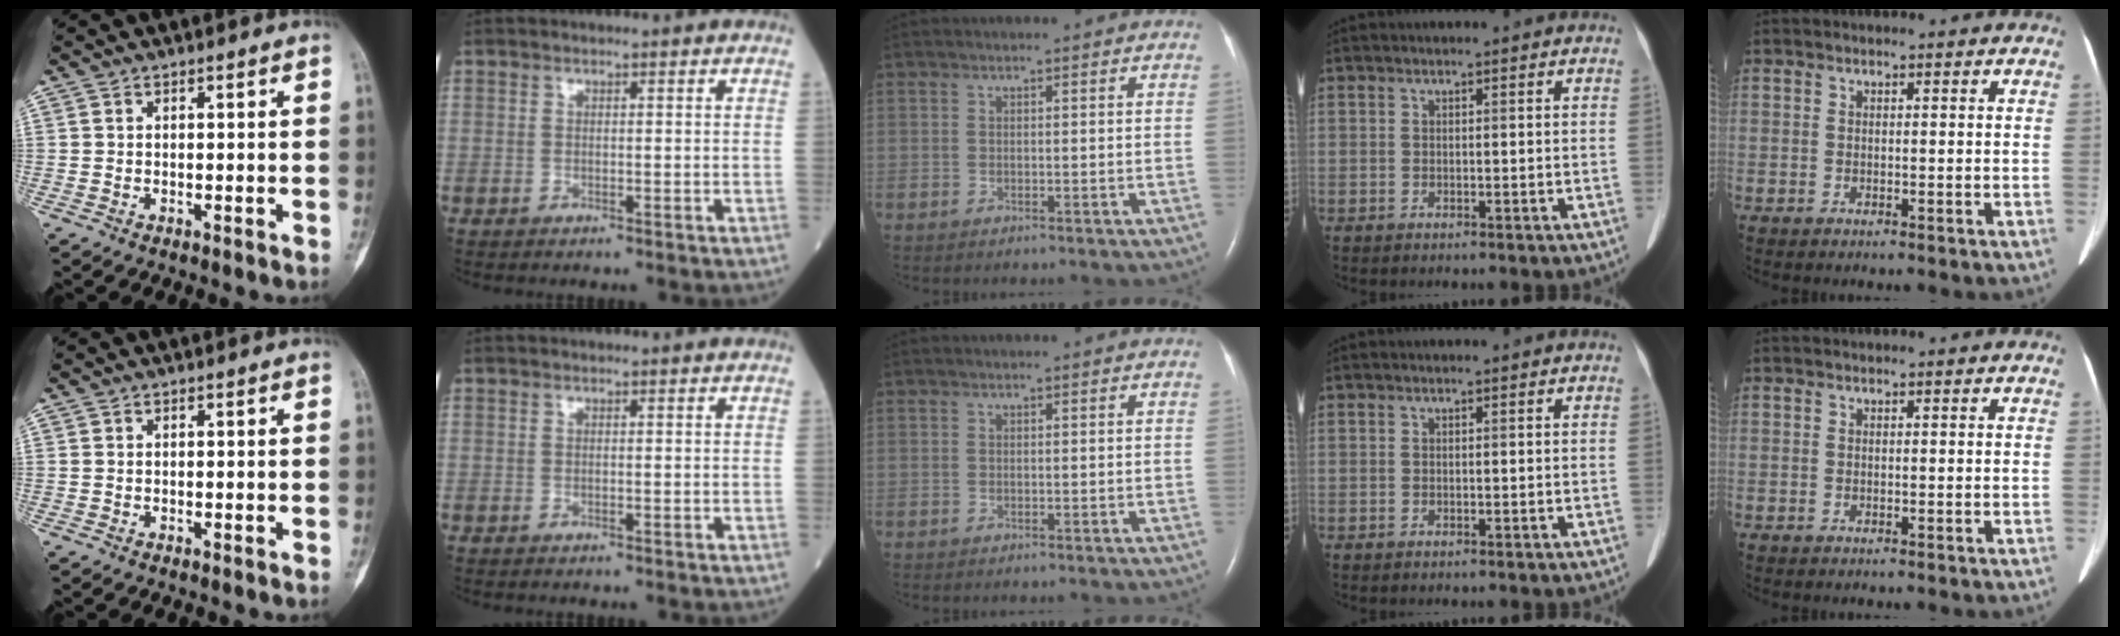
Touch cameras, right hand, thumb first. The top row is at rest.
{}